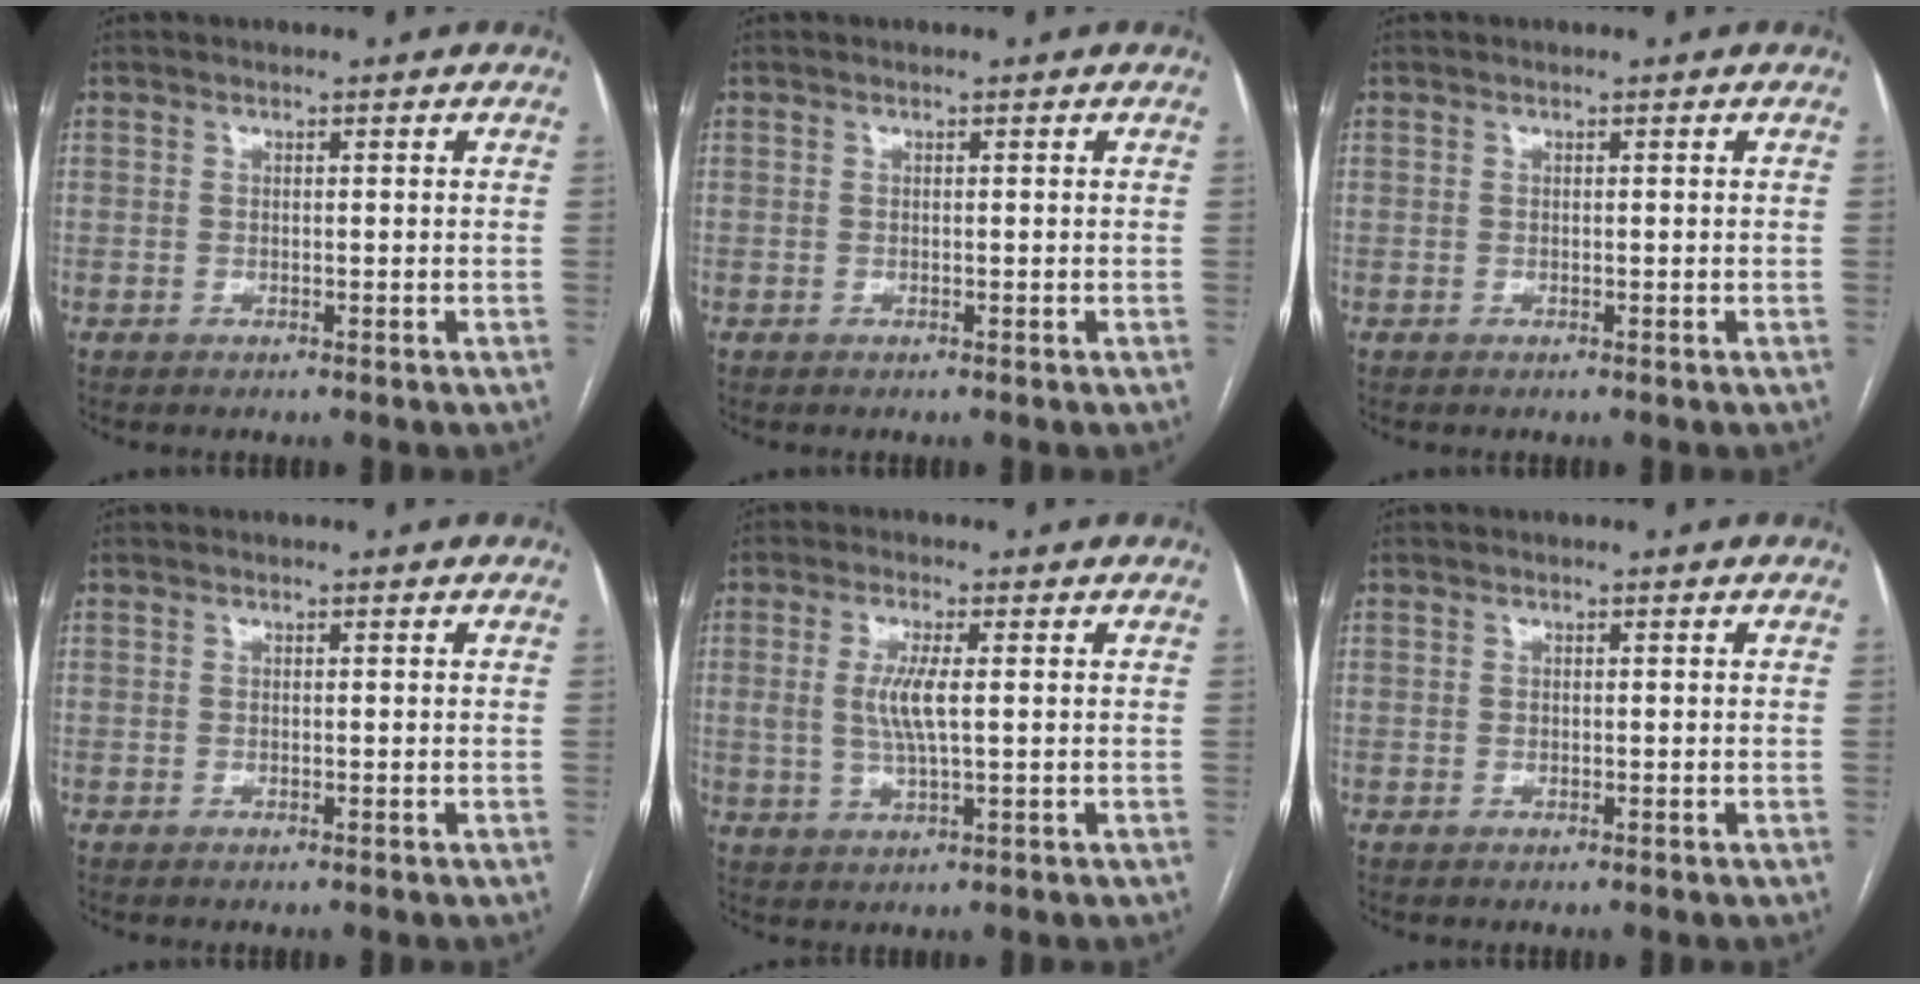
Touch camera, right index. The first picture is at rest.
{"total": 0.0}
{"total": 0.0}
{"total": 0.0}
{"total": 5.0, "force": [0.6, 0.9, 4.9], "torque": [-0.106, -0.002, 0.012]}
{"total": 0.0}